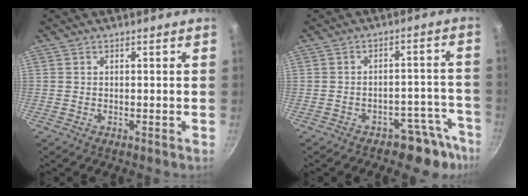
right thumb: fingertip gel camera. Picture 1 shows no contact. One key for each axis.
{"total": 7.9, "fx": -6.3, "fy": 4.2, "fz": 2.2, "tx": 0.046, "ty": 0.077, "tz": -0.072}